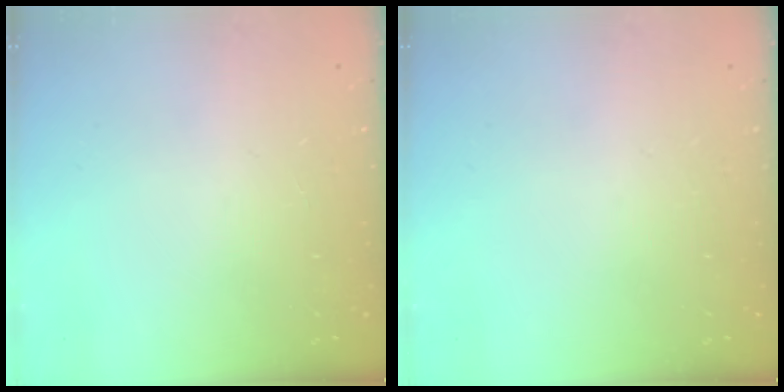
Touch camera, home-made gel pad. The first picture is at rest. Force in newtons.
{"total": 0.0}